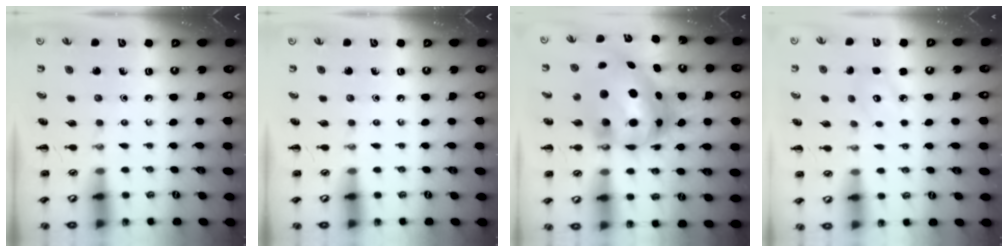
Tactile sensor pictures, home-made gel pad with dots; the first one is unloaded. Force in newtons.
{"total": 0.0}
{"total": 14.7, "press": 14.3, "slide": 3.6}
{"total": 4.0, "press": 3.9, "slide": 0.8}